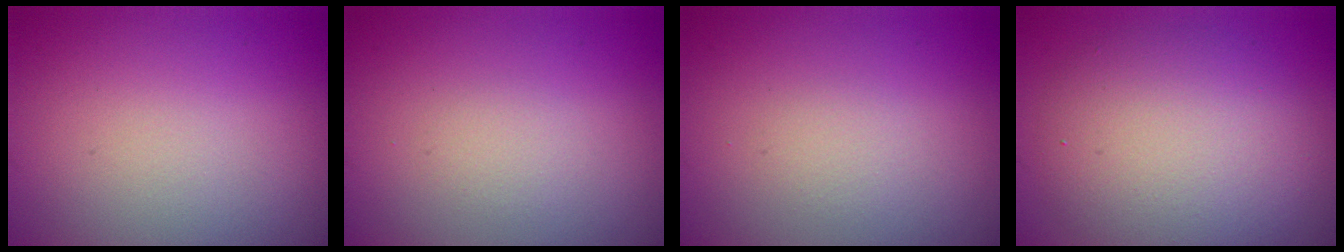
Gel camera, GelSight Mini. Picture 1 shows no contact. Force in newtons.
{"total": 0.9, "press": 0.9, "slide": 0.1}
{"total": 0.9, "press": 0.9, "slide": 0.0}
{"total": 6.5, "press": 6.5, "slide": 0.5}